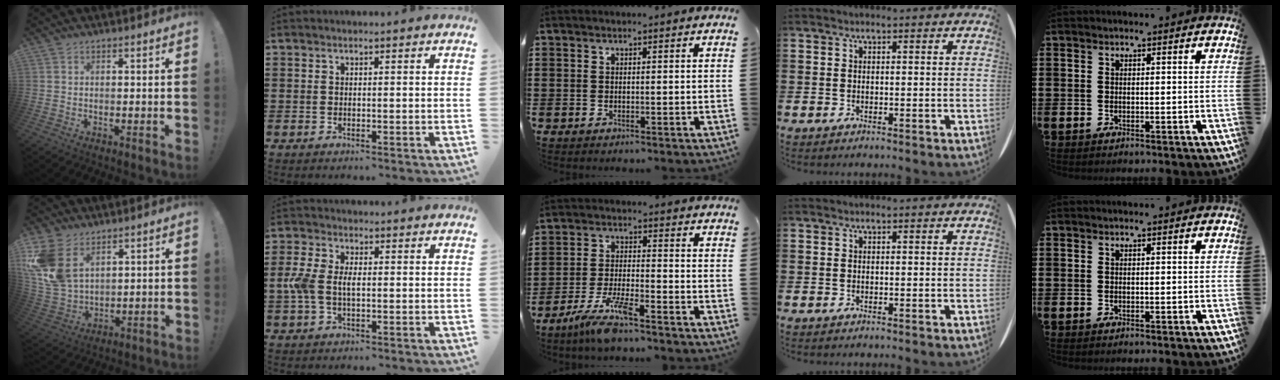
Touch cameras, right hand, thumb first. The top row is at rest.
{"thumb": {"total": 13.3, "force": [5.9, 8.9, 7.9], "torque": [-0.165, -0.034, 0.119]}, "index": {"total": 4.9, "force": [-0.4, 2.6, 4.1], "torque": [-0.107, -0.003, -0.016]}, "middle": {"total": 7.3, "force": [-5.4, 0.7, 4.8], "torque": [-0.107, -0.014, -0.105]}}